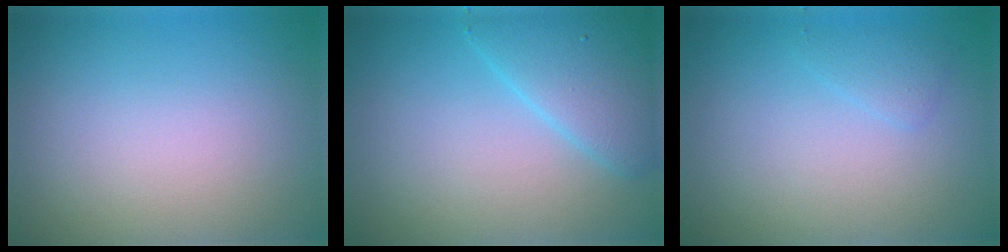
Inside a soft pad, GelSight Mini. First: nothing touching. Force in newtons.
{"total": 4.5, "press": 4.5, "slide": 0.2}
{"total": 1.1, "press": 1.1, "slide": 0.1}